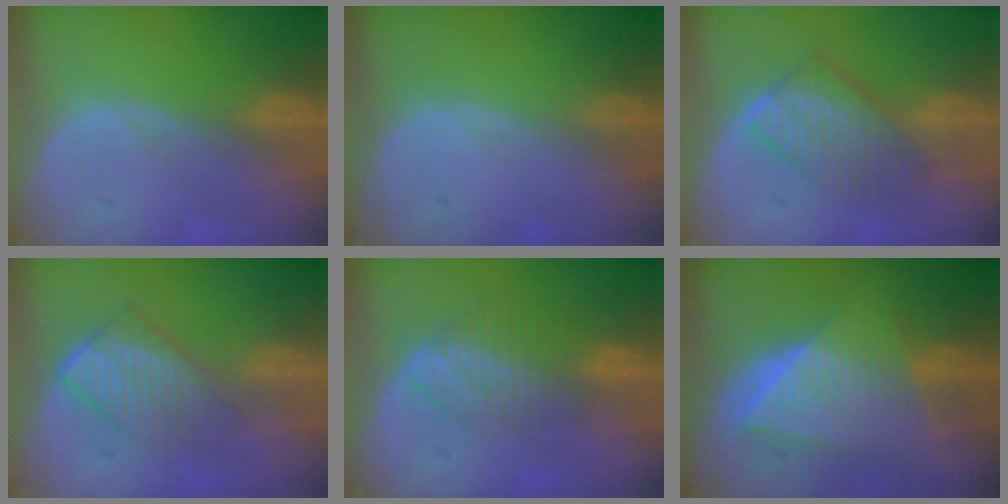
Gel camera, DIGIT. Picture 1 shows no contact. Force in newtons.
{"total": 0.0}
{"total": 7.1, "press": 6.5, "slide": 2.8}
{"total": 6.8, "press": 6.0, "slide": 3.3}
{"total": 6.6, "press": 5.6, "slide": 3.5}
{"total": 10.1, "press": 10.1, "slide": 0.6}